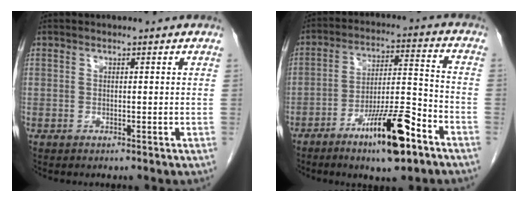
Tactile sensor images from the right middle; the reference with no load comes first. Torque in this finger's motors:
{"motor_torque": [1.20, -0.94, 0.22, 0.12]}